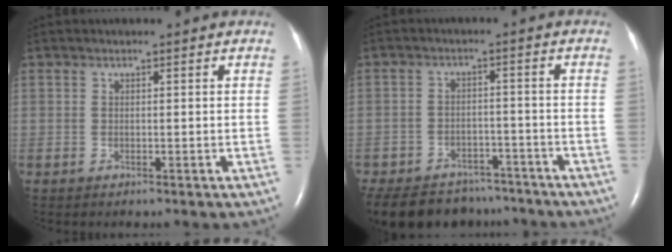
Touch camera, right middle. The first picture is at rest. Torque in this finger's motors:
{"motor_torque": [1.06, -1.08, 0.14, 0.05]}